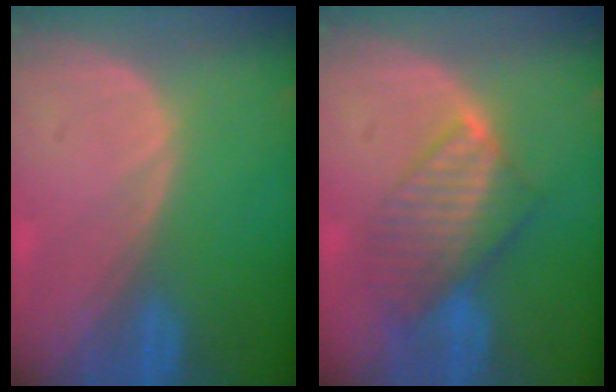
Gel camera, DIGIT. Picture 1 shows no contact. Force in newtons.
{"total": 8.2, "press": 7.1, "slide": 4.2}